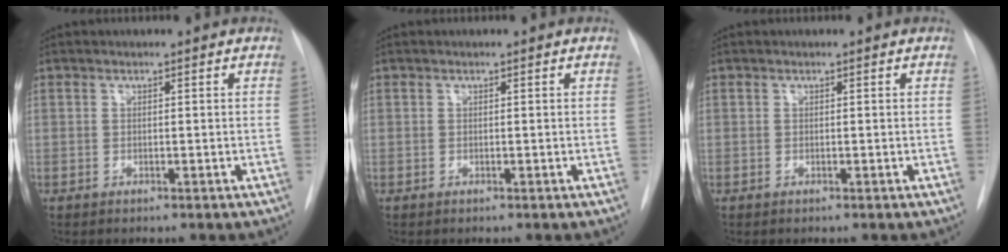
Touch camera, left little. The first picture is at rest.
{"total": 0.0}
{"total": 0.0}